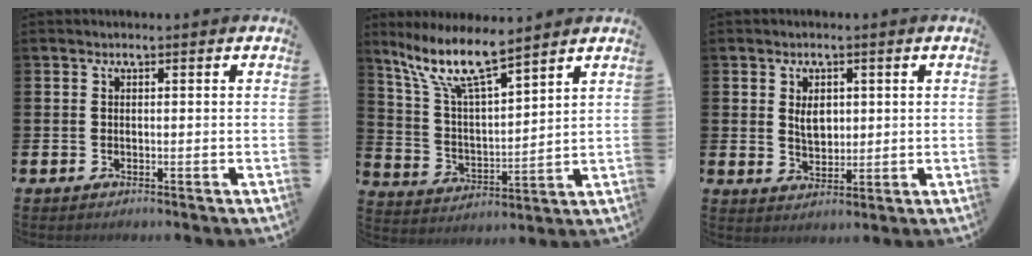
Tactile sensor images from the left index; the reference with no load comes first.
{"total": 10.0, "force": [8.1, 1.8, 5.5], "torque": [-0.142, -0.034, 0.142]}
{"total": 3.2, "force": [1.2, 2.1, 2.0], "torque": [-0.028, 0.003, 0.016]}